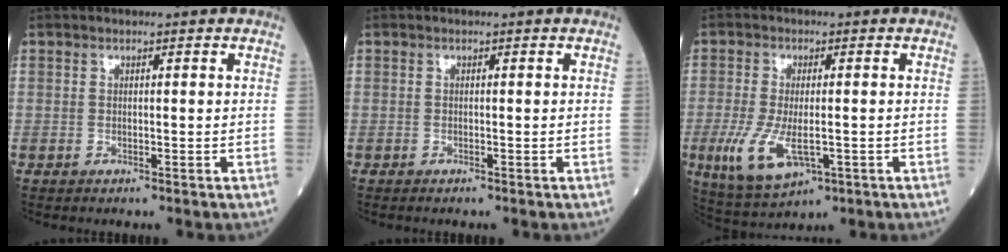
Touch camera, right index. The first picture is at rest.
{"total": 0.0}
{"total": 8.8, "force": [-2.5, 3.4, 7.7], "torque": [-0.158, -0.022, -0.033]}